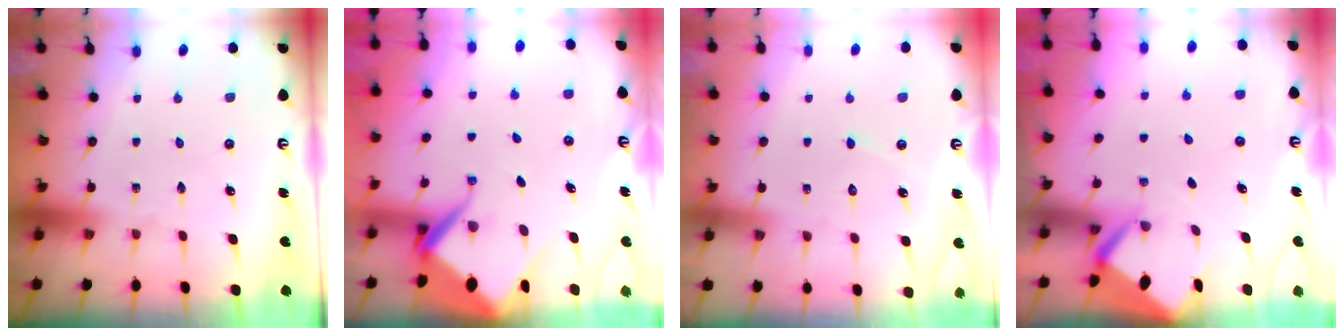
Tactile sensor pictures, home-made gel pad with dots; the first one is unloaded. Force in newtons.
{"total": 7.8, "press": 7.7, "slide": 0.9}
{"total": 3.8, "press": 3.8, "slide": 0.2}
{"total": 2.8, "press": 2.8, "slide": 0.2}